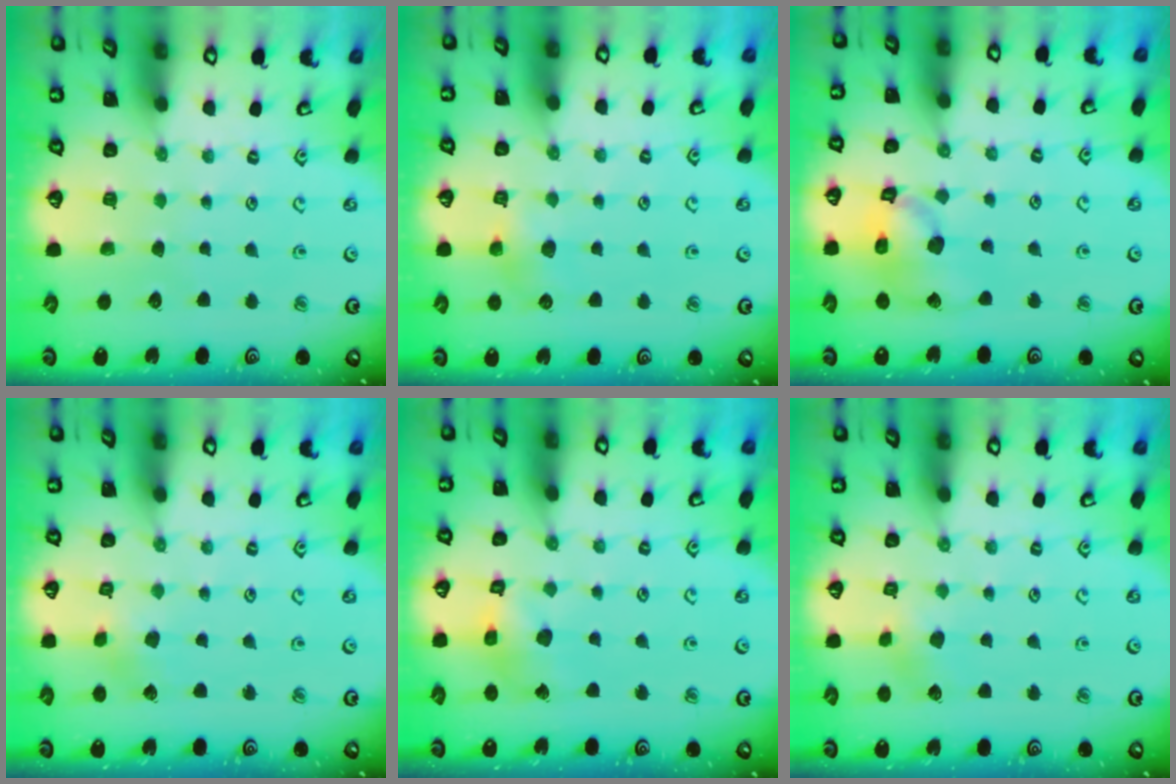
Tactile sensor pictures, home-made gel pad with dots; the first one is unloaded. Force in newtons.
{"total": 6.2, "press": 6.2, "slide": 0.6}
{"total": 13.8, "press": 13.6, "slide": 1.9}
{"total": 2.5, "press": 2.4, "slide": 0.2}
{"total": 8.3, "press": 8.2, "slide": 0.8}
{"total": 2.9, "press": 2.9, "slide": 0.4}